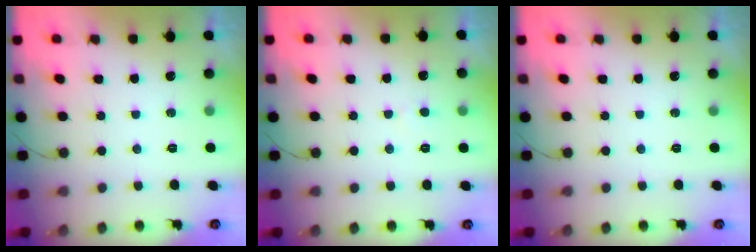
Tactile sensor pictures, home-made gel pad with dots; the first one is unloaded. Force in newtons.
{"total": 2.1, "press": 2.1, "slide": 0.1}
{"total": 0.0}